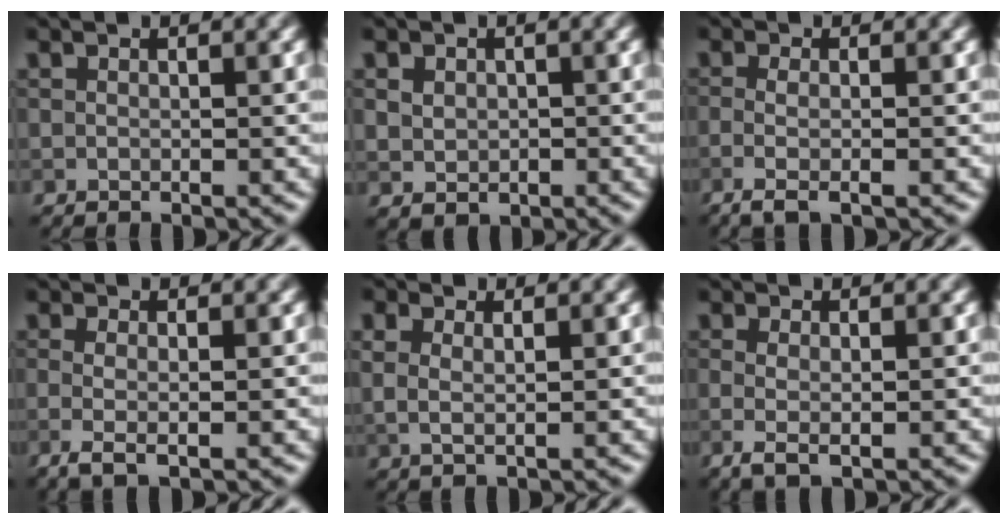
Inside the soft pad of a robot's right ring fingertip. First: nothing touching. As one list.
[{"total": 2.1, "force": [0.3, 1.8, 1.0], "torque": [-0.018, -0.003, 0.008]}, {"total": 2.9, "force": [-0.9, 1.0, 2.6], "torque": [-0.039, -0.009, -0.023]}, {"total": 2.5, "force": [-0.4, 0.8, 2.3], "torque": [-0.043, -0.006, -0.010]}, {"total": 2.1, "force": [0.9, 1.0, 1.6], "torque": [-0.031, 0.001, 0.008]}, {"total": 2.1, "force": [-0.3, 0.6, 1.9], "torque": [-0.039, -0.006, -0.006]}]